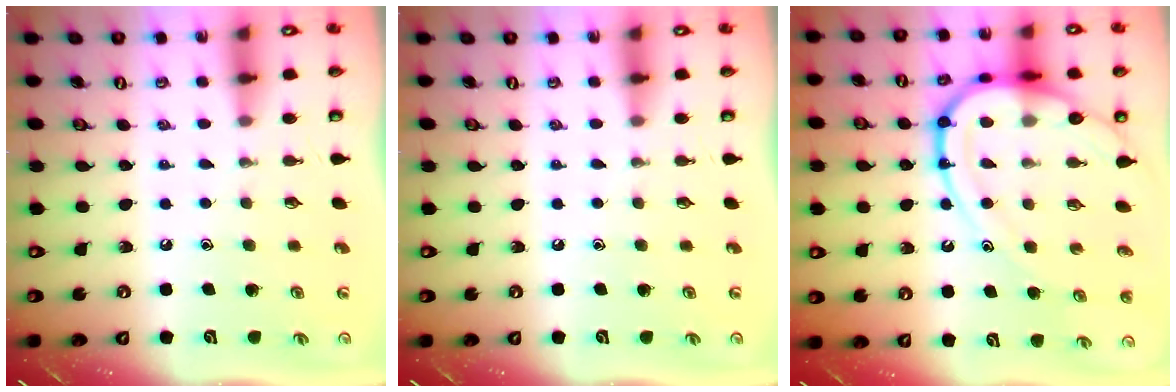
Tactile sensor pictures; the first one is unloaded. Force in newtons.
{"total": 0.0}
{"total": 17.2, "press": 17.1, "slide": 1.6}